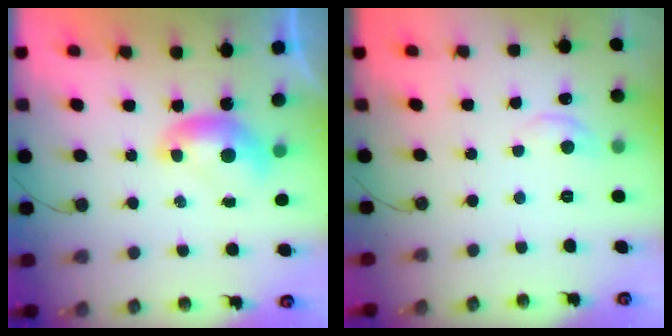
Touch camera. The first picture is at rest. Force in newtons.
{"total": 1.1, "press": 1.0, "slide": 0.6}